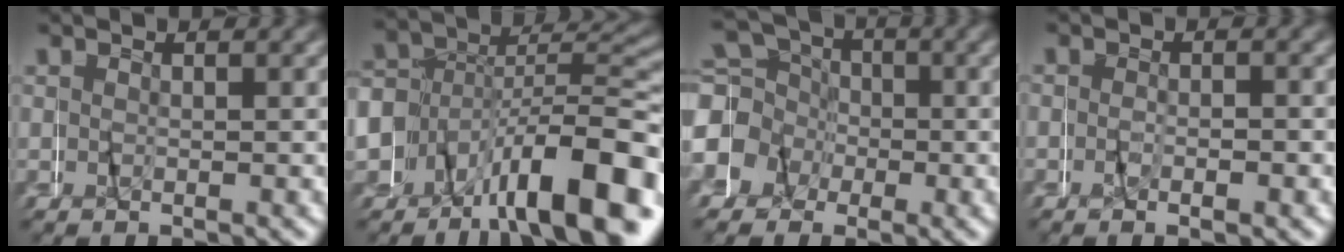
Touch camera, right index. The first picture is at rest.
{"total": 13.4, "force": [-5.2, 8.9, 8.5], "torque": [-0.154, -0.008, -0.089]}
{"total": 11.3, "force": [-0.4, 10.4, 4.6], "torque": [-0.093, -0.008, -0.027]}
{"total": 1.0, "force": [-0.9, 0.3, 0.3], "torque": [-0.012, -0.002, -0.019]}